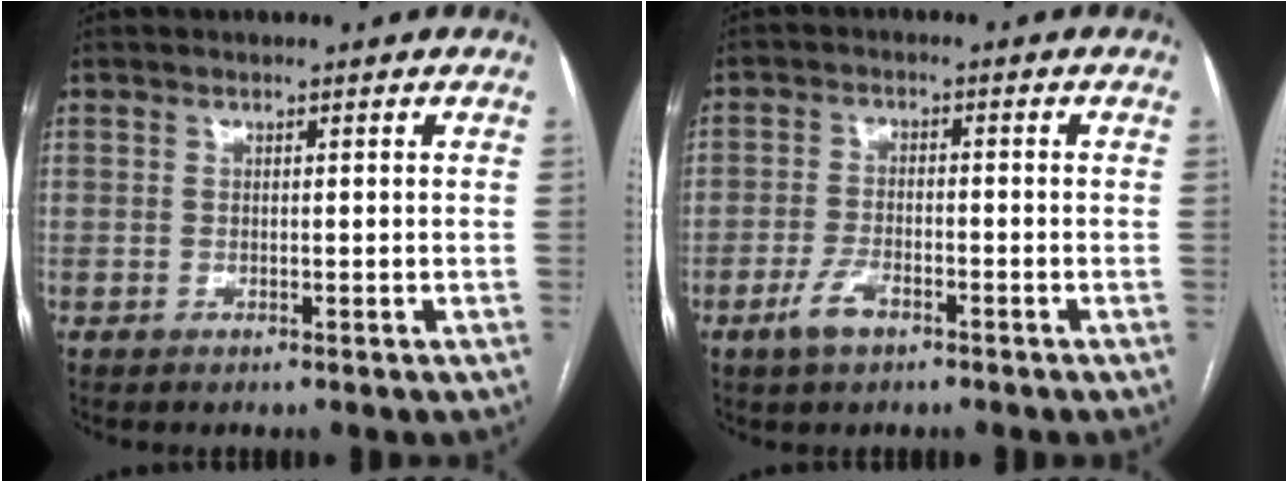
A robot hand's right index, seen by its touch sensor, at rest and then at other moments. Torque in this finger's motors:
{"motor_torque": [0.31, -0.38, -0.13, -0.05]}